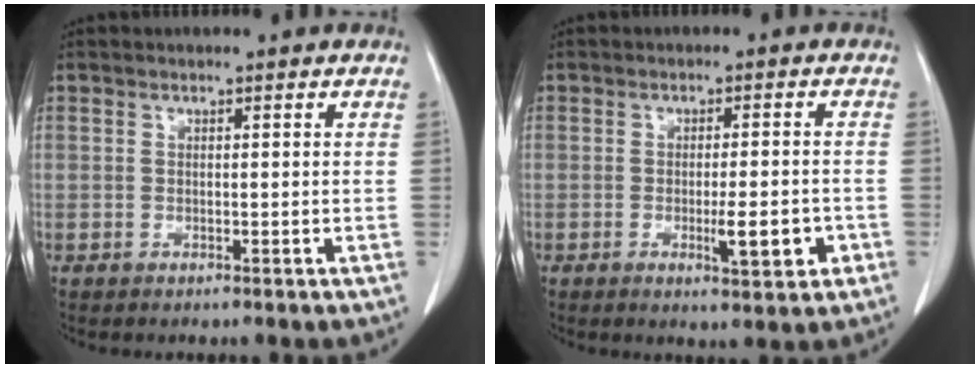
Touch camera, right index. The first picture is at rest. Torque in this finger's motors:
{"motor_torque": [0.21, 0.04, 0.15, 0.02]}